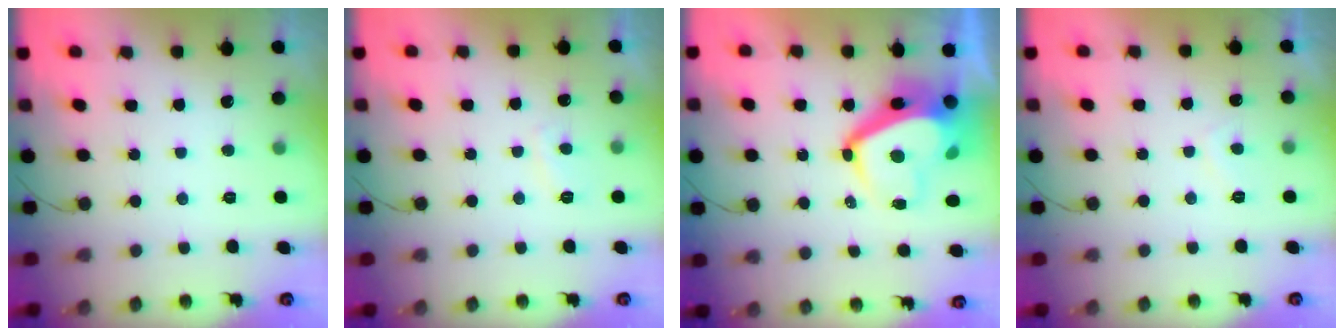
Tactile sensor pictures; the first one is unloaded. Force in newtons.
{"total": 2.8, "press": 2.7, "slide": 0.6}
{"total": 9.0, "press": 9.0, "slide": 0.5}
{"total": 1.8, "press": 1.6, "slide": 0.8}